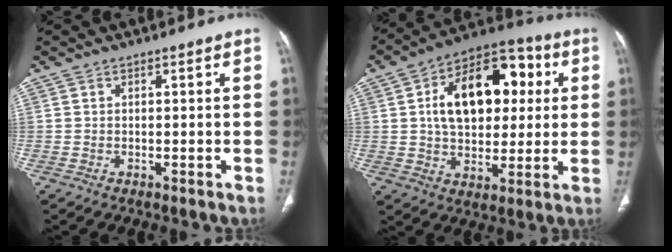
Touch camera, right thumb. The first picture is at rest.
{"total": 19.9, "force": [3.9, 12.5, 15.0], "torque": [-0.198, 0.019, 0.060]}